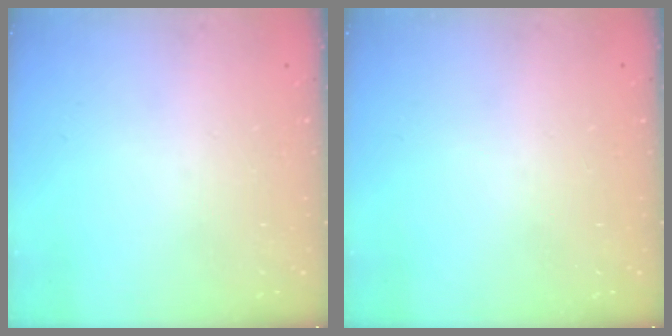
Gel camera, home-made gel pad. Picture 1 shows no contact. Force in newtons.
{"total": 0.0}